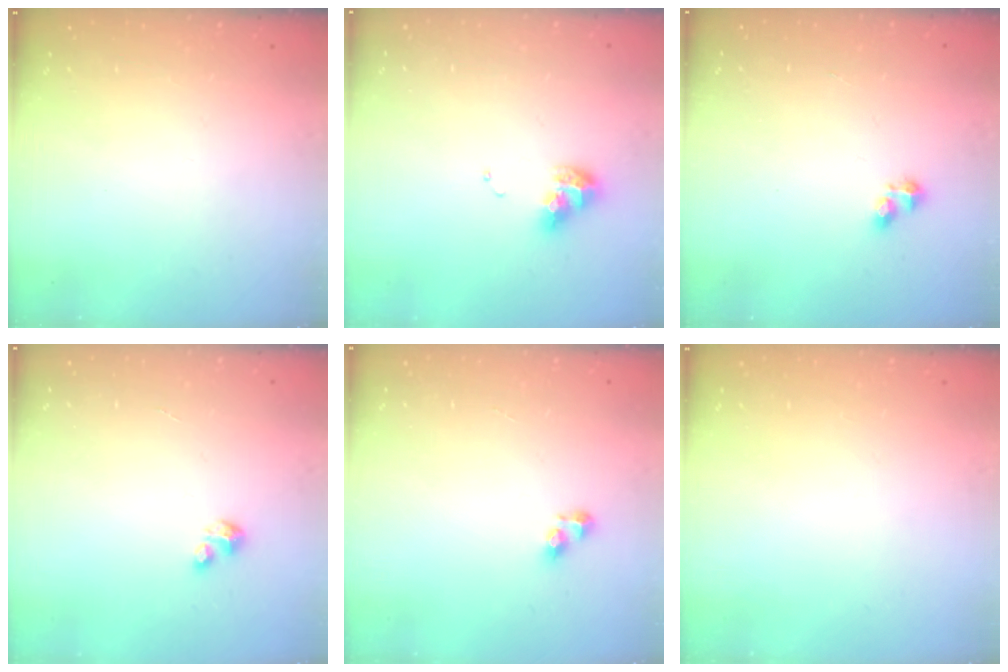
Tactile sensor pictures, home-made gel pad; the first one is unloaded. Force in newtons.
{"total": 10.1, "press": 10.1, "slide": 1.0}
{"total": 2.7, "press": 2.7, "slide": 0.4}
{"total": 2.0, "press": 2.0, "slide": 0.2}
{"total": 3.4, "press": 3.4, "slide": 0.4}
{"total": 0.0}